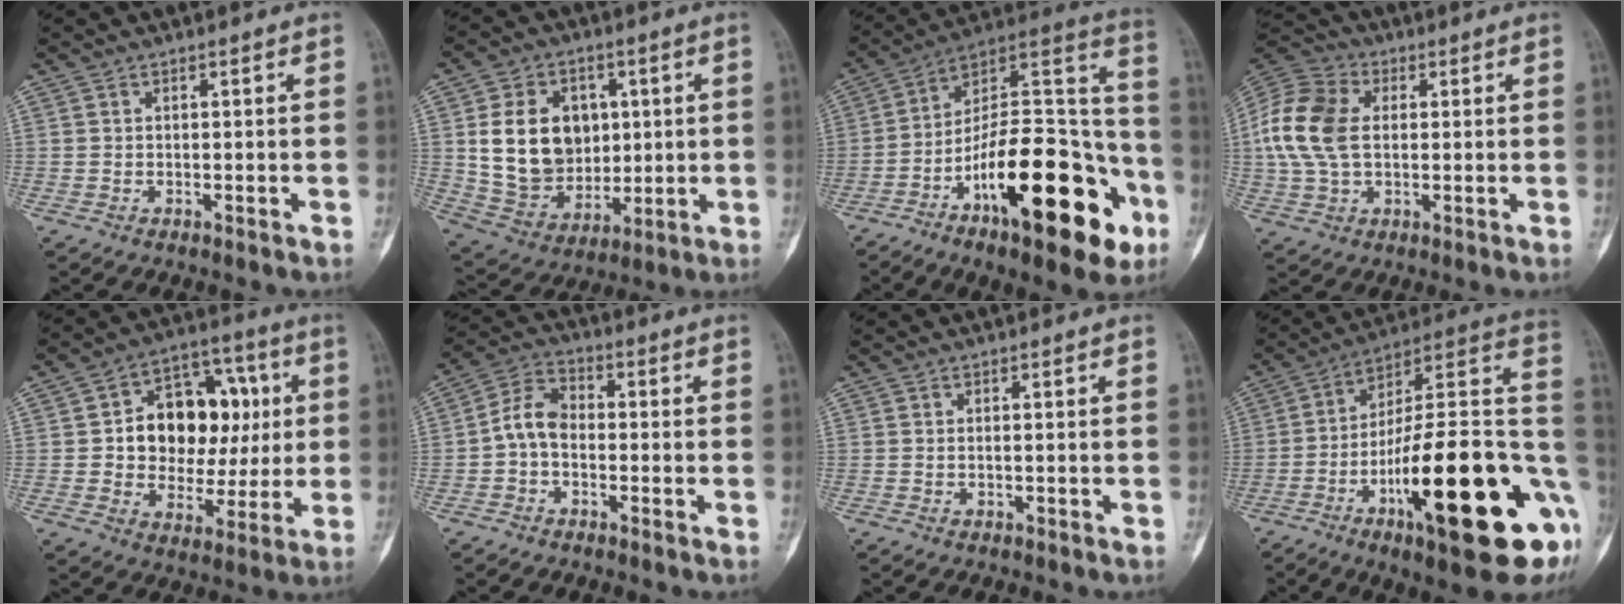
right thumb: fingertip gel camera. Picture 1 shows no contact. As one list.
[{"total": 16.2, "force": [2.7, 12.6, 9.7], "torque": [-0.131, -0.007, 0.067]}, {"total": 30.2, "force": [-12.9, 11.3, 24.8], "torque": [-0.337, 0.081, -0.194]}, {"total": 14.1, "force": [1.4, 9.3, 10.4], "torque": [-0.213, 0.019, 0.022]}, {"total": 17.6, "force": [2.3, 12.8, 11.8], "torque": [-0.119, 0.023, 0.039]}, {"total": 6.5, "force": [-1.2, 4.3, 4.6], "torque": [-0.079, 0.026, -0.038]}, {"total": 0.0}, {"total": 30.5, "force": [-9.1, 8.1, 28.0], "torque": [-0.359, 0.031, -0.135]}]